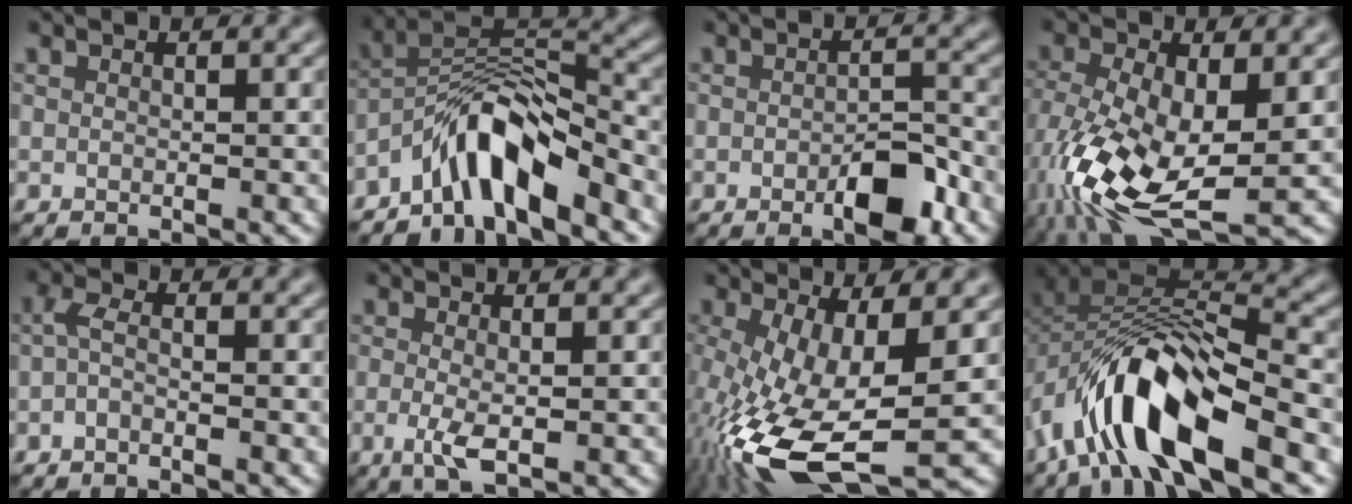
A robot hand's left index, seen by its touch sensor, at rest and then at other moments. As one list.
[{"total": 6.6, "force": [-4.6, 1.6, 4.5], "torque": [-0.072, 0.010, -0.092]}, {"total": 4.6, "force": [-1.9, 1.6, 3.9], "torque": [-0.060, -0.002, -0.027]}, {"total": 12.7, "force": [-3.9, 5.6, 10.7], "torque": [-0.231, -0.028, -0.067]}, {"total": 1.4, "force": [-0.5, 0.4, 1.3], "torque": [-0.032, 0.000, -0.015]}, {"total": 2.6, "force": [-0.3, 0.4, 2.5], "torque": [-0.055, -0.009, -0.005]}, {"total": 12.5, "force": [-3.3, 4.5, 11.2], "torque": [-0.236, -0.027, -0.051]}, {"total": 10.5, "force": [-5.1, 4.2, 8.1], "torque": [-0.154, 0.011, -0.102]}]